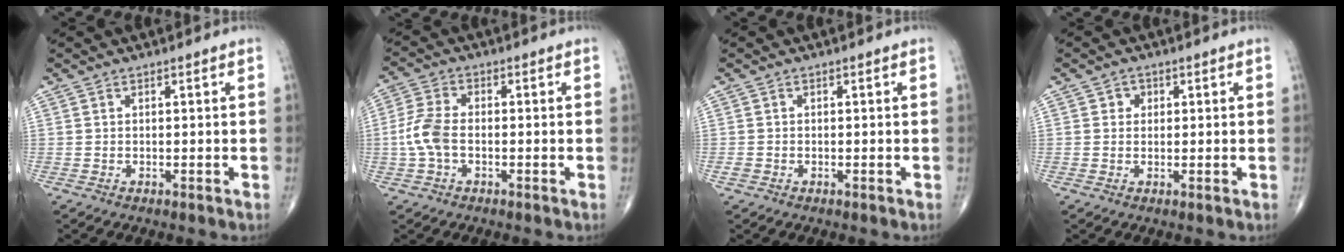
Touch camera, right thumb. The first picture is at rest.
{"total": 6.3, "force": [-1.2, 3.7, 5.0], "torque": [-0.121, 0.018, -0.030]}
{"total": 1.0, "force": [-0.5, 0.8, 0.4], "torque": [-0.011, 0.002, -0.010]}
{"total": 1.6, "force": [0.4, 1.5, 0.5], "torque": [0.003, 0.002, 0.000]}